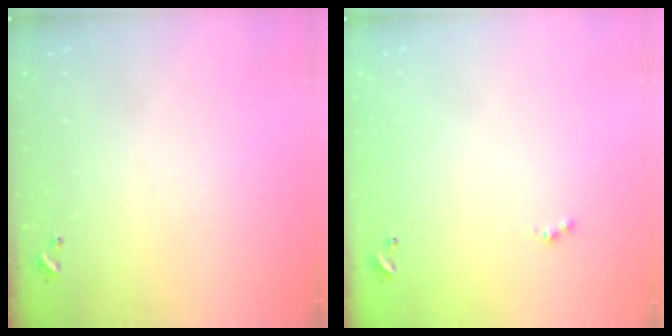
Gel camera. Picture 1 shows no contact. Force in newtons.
{"total": 0.8, "press": 0.5, "slide": 0.5}